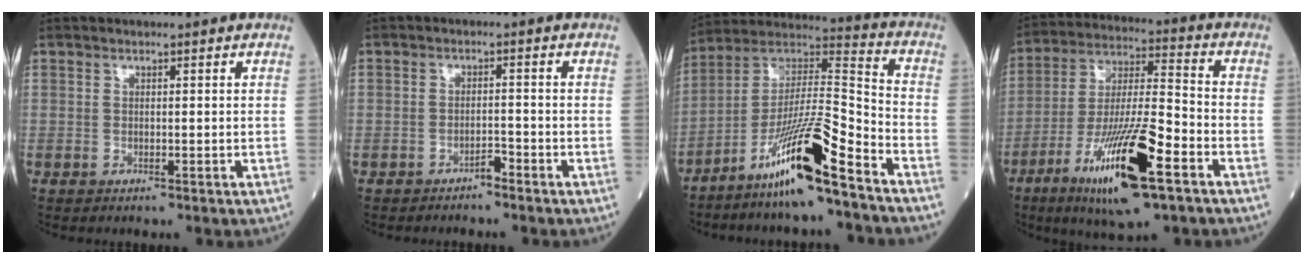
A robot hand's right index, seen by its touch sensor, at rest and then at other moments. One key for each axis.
{"total": 1.7, "fx": -1.5, "fy": 0.5, "fz": 0.6, "tx": -0.002, "ty": 0.004, "tz": -0.024}
{"total": 15.6, "fx": -10.1, "fy": 0.5, "fz": 11.9, "tx": -0.225, "ty": -0.003, "tz": -0.182}
{"total": 18.0, "fx": -8.9, "fy": 2.3, "fz": 15.5, "tx": -0.300, "ty": -0.030, "tz": -0.155}